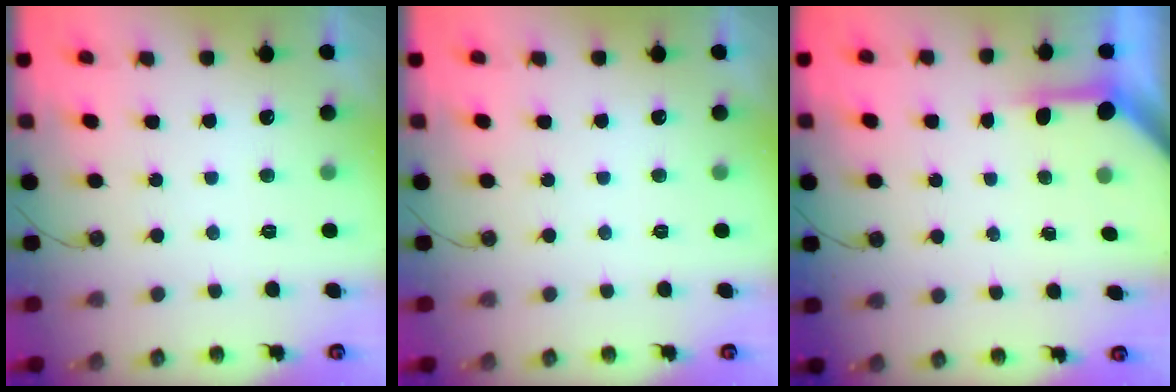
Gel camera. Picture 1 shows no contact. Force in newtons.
{"total": 0.0}
{"total": 3.9, "press": 3.8, "slide": 0.3}